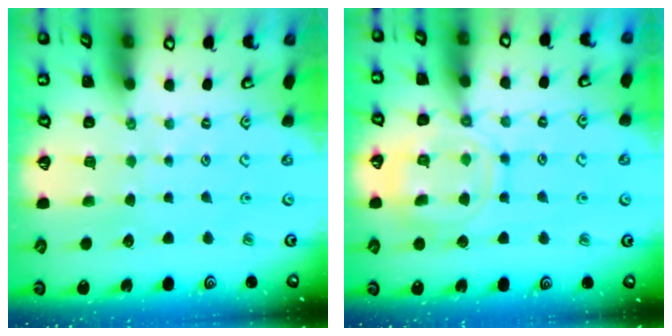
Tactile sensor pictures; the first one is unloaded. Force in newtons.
{"total": 11.8, "press": 11.8, "slide": 1.1}